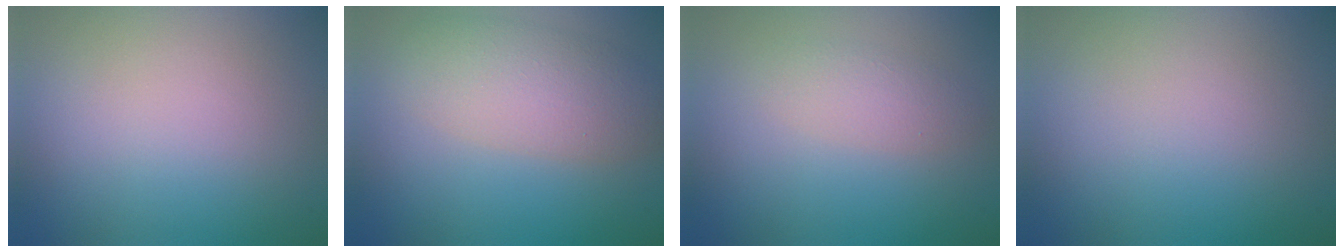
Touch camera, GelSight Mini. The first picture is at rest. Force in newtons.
{"total": 4.6, "press": 4.6, "slide": 0.2}
{"total": 1.8, "press": 1.8, "slide": 0.0}
{"total": 0.0}